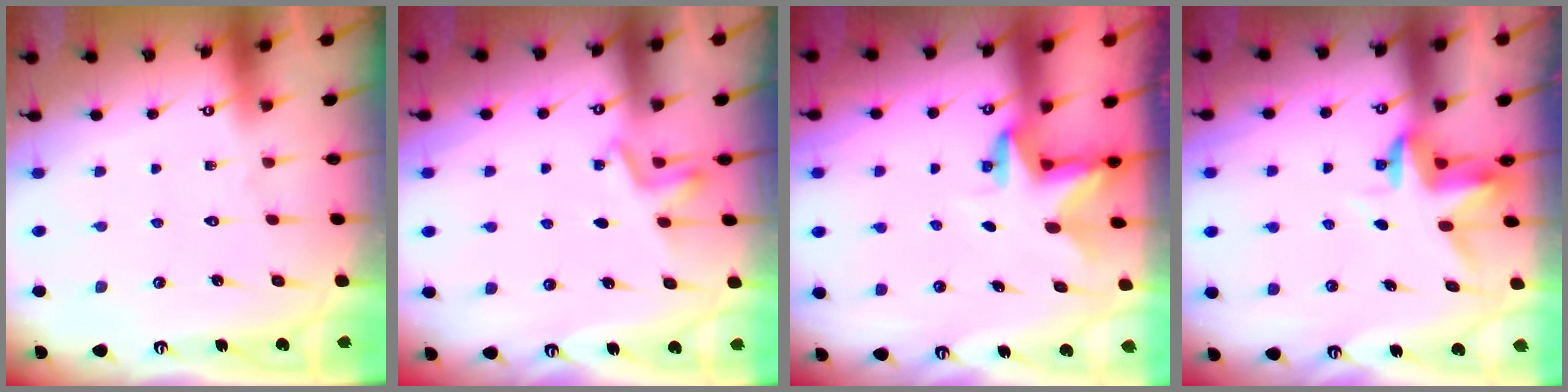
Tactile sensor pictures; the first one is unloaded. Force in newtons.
{"total": 2.8, "press": 2.4, "slide": 1.4}
{"total": 2.7, "press": 2.7, "slide": 0.3}
{"total": 3.3, "press": 3.3, "slide": 0.2}